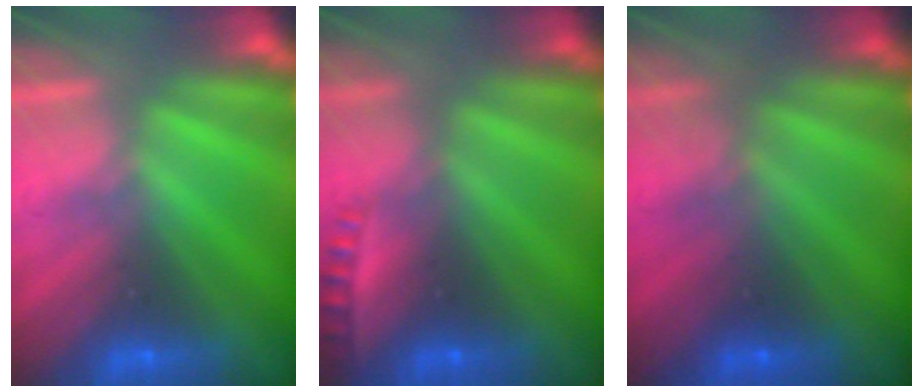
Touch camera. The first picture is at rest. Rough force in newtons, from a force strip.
{"total": 2.1}
{"total": 1.8}